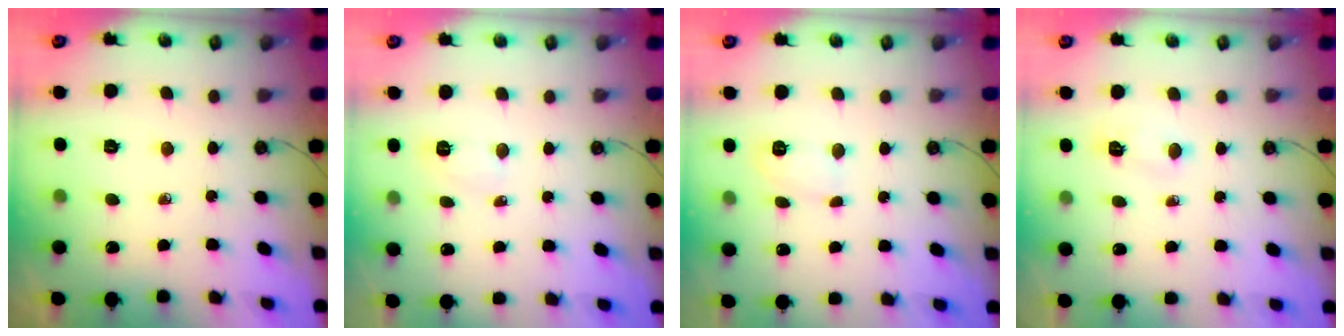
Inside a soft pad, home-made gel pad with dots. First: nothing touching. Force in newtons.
{"total": 3.5, "press": 3.3, "slide": 1.2}
{"total": 4.4, "press": 4.3, "slide": 0.7}
{"total": 5.2, "press": 5.0, "slide": 1.5}